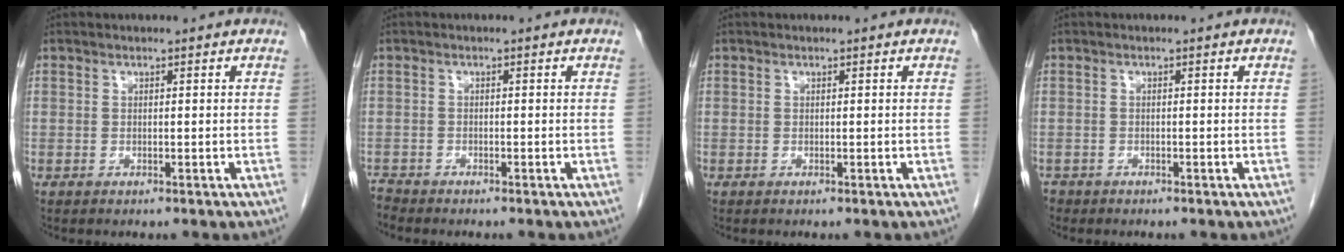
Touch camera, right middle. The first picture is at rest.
{"total": 1.5, "force": [-1.4, -0.1, -0.3], "torque": [0.001, -0.009, -0.030]}
{"total": 0.0}
{"total": 1.4, "force": [-1.2, 0.8, 0.1], "torque": [-0.008, 0.000, -0.021]}